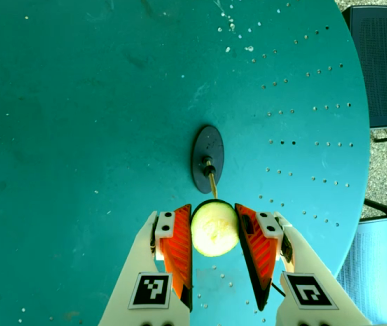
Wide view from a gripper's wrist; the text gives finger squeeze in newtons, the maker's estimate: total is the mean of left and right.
{"total": 13.1, "left": 13.8, "right": 12.3}